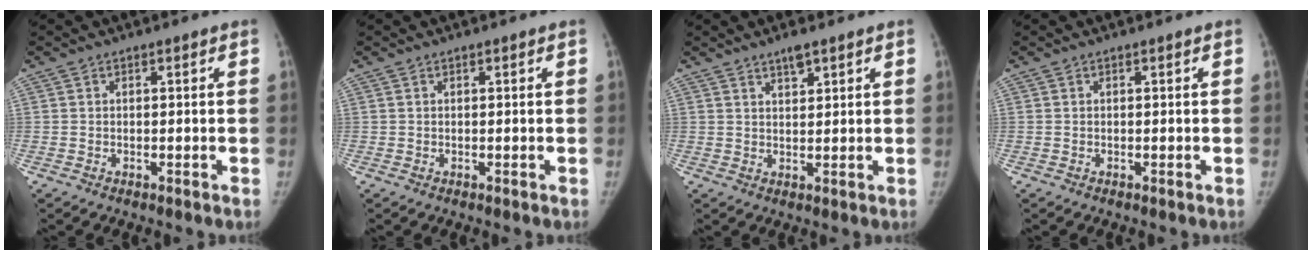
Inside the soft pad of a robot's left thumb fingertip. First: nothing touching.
{"total": 0.0}
{"total": 2.7, "force": [2.1, 0.8, 1.5], "torque": [-0.016, -0.013, 0.036]}
{"total": 0.0}